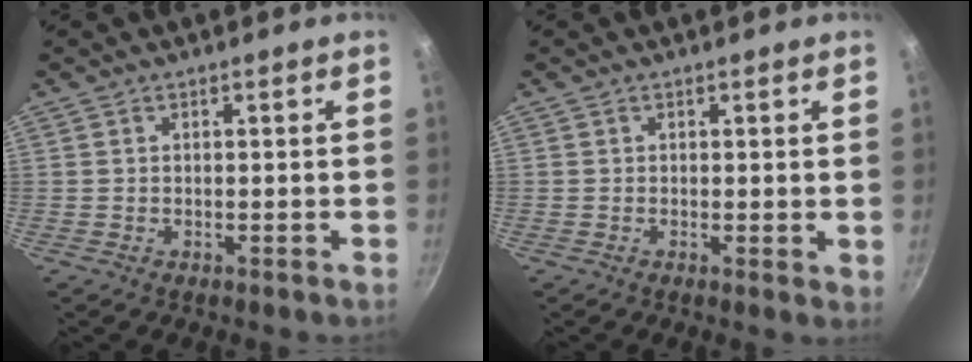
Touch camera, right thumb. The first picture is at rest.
{"total": 1.3, "force": [0.3, 0.6, 1.1], "torque": [-0.015, -0.004, 0.001]}